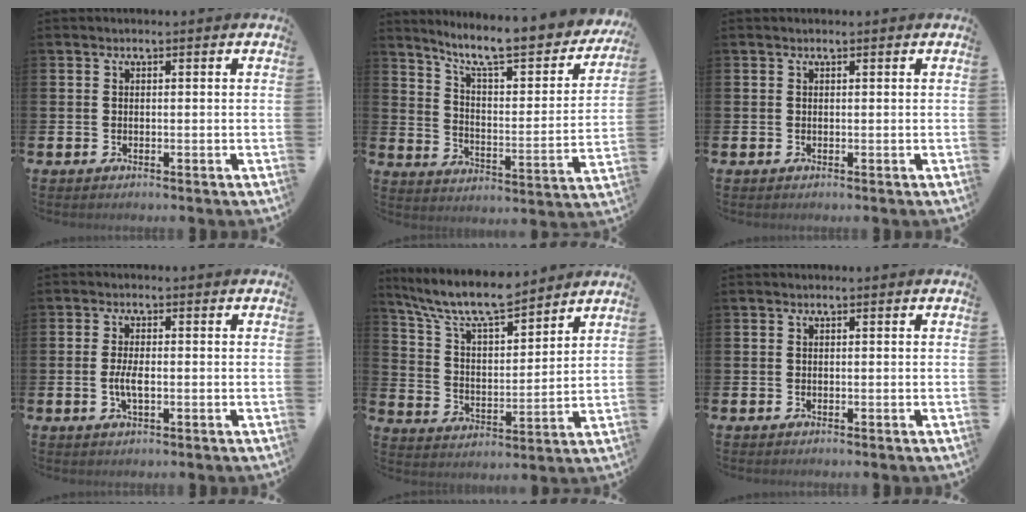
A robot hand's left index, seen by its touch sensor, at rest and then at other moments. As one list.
[{"total": 9.7, "force": [8.4, 1.8, 4.6], "torque": [-0.105, -0.065, 0.136]}, {"total": 0.0}, {"total": 3.0, "force": [-0.6, 1.1, 2.8], "torque": [-0.048, -0.001, -0.011]}, {"total": 9.5, "force": [8.5, 1.9, 3.6], "torque": [-0.109, -0.046, 0.153]}, {"total": 0.0}]